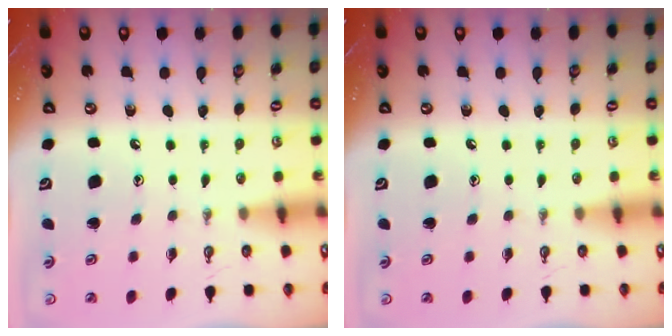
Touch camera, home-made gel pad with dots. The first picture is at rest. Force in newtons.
{"total": 0.0}